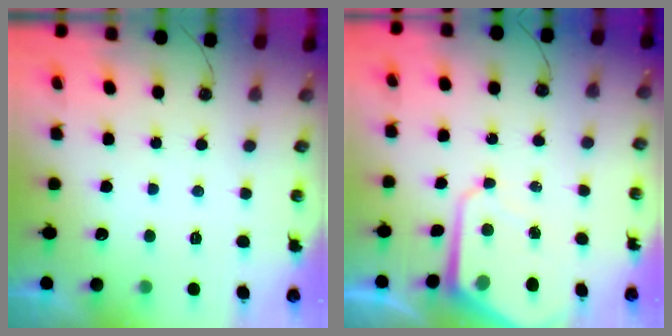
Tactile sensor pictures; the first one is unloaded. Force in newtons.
{"total": 8.0, "press": 8.0, "slide": 0.6}